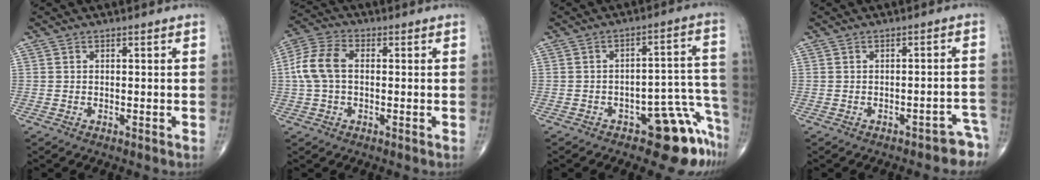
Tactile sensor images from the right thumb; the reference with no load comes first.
{"total": 8.3, "force": [0.3, 5.3, 6.4], "torque": [-0.142, 0.024, 0.000]}
{"total": 11.3, "force": [-7.8, 4.8, 6.7], "torque": [-0.026, 0.095, -0.105]}
{"total": 5.0, "force": [-4.1, 2.2, 1.8], "torque": [0.001, 0.046, -0.048]}